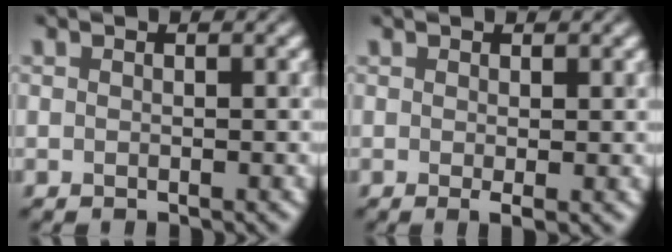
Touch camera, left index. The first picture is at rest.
{"total": 1.1, "force": [-0.1, 0.1, 1.1], "torque": [-0.018, -0.008, -0.003]}